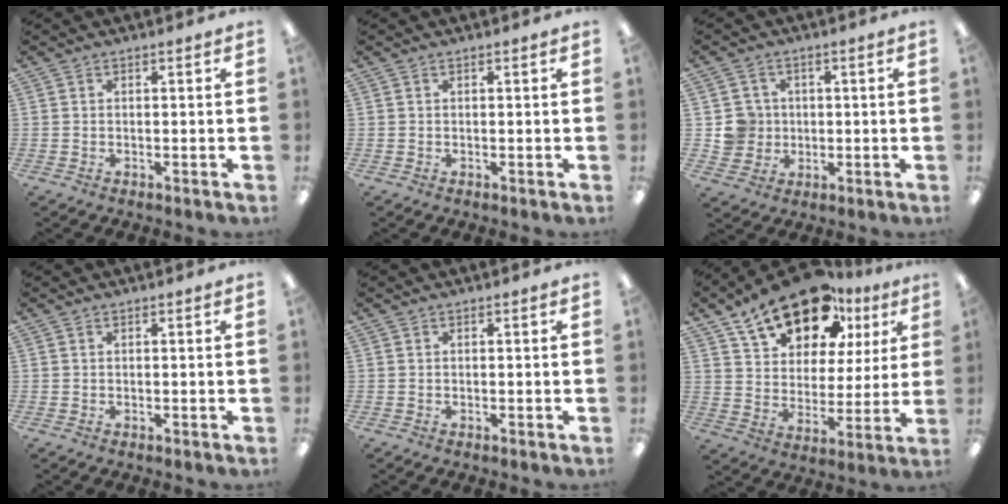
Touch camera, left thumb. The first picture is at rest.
{"total": 0.0}
{"total": 6.1, "force": [0.4, 6.1, 0.6], "torque": [-0.005, 0.006, 0.011]}
{"total": 0.0}
{"total": 0.0}
{"total": 18.2, "force": [13.1, 9.4, 8.3], "torque": [-0.152, -0.072, 0.236]}